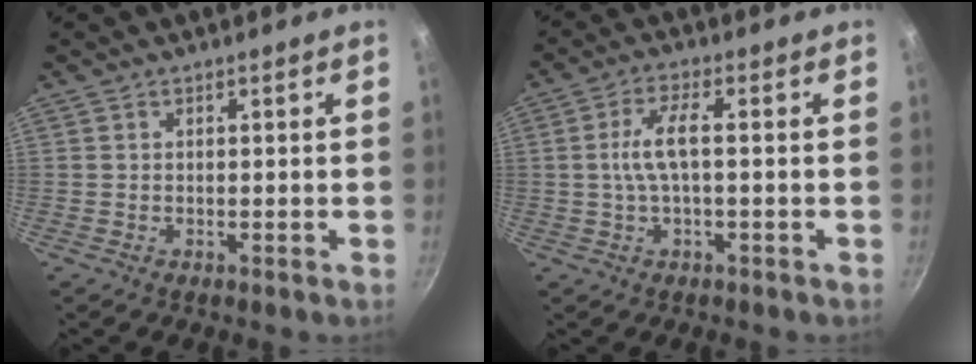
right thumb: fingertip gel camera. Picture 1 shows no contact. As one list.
[{"total": 5.9, "force": [-0.2, 1.6, 5.6], "torque": [-0.121, 0.017, -0.006]}]